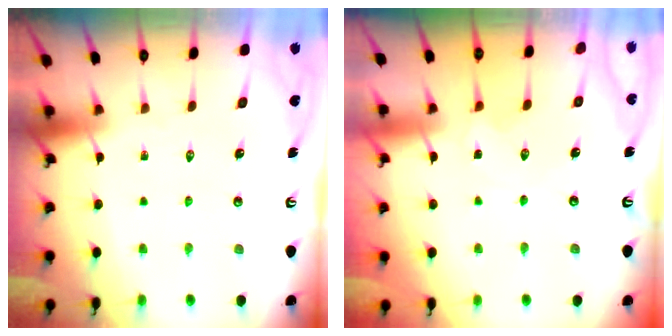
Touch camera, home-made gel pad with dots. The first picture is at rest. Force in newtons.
{"total": 0.0}